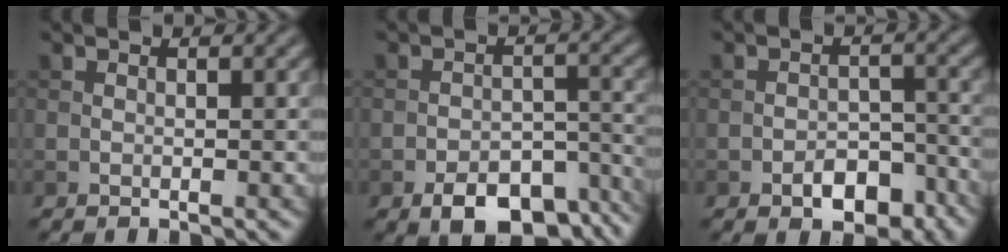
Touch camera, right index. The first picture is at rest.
{"total": 8.9, "force": [-6.0, 4.3, 5.1], "torque": [-0.065, -0.014, -0.089]}
{"total": 4.4, "force": [-2.6, 2.4, 2.6], "torque": [-0.034, 0.002, -0.039]}